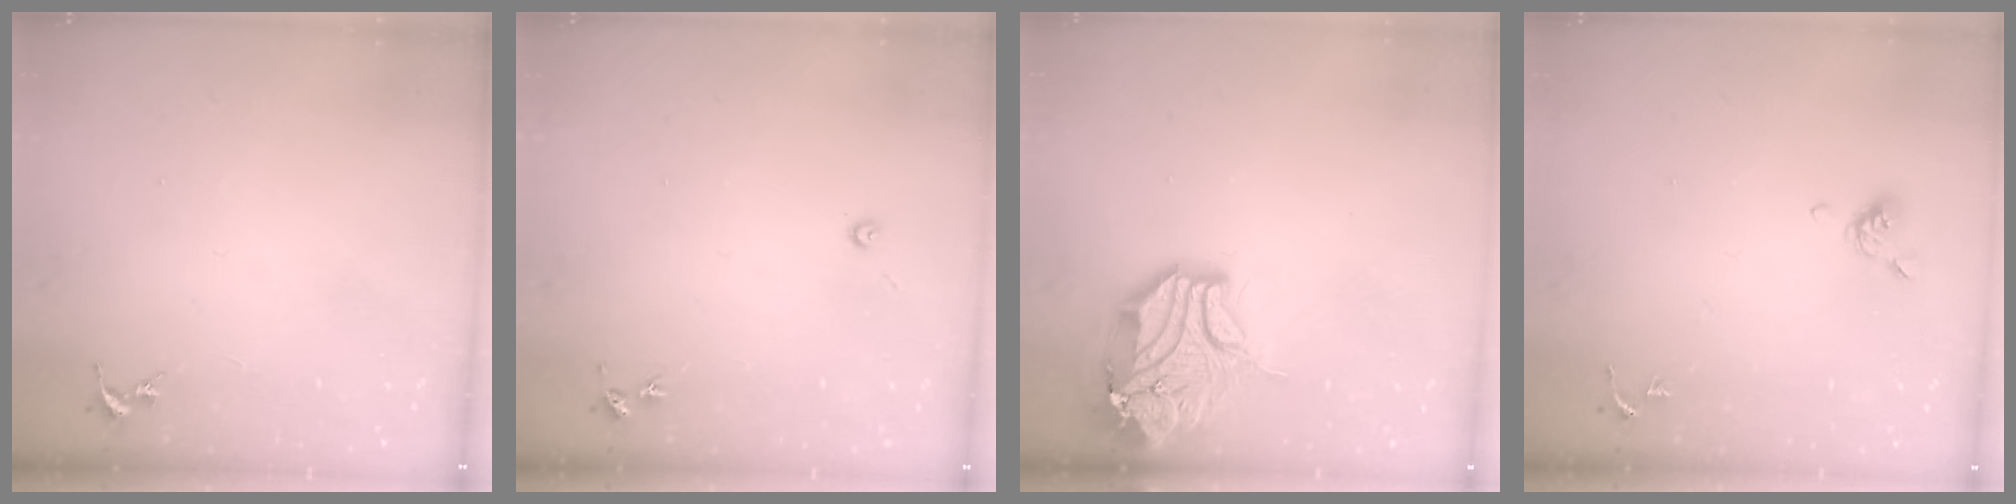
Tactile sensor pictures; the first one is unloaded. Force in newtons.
{"total": 3.0, "press": 3.0, "slide": 0.3}
{"total": 16.8, "press": 16.6, "slide": 2.4}
{"total": 5.2, "press": 5.1, "slide": 1.1}